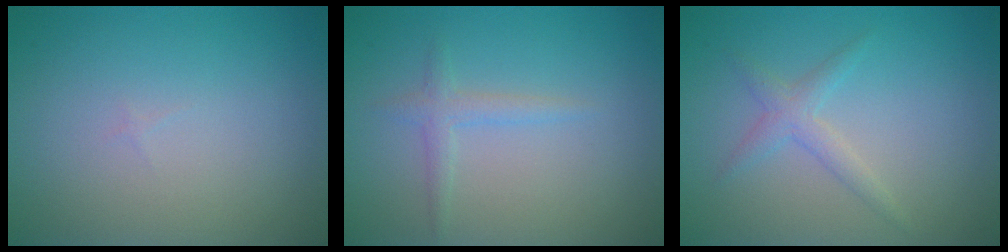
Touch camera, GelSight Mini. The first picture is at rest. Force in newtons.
{"total": 1.4, "press": 1.4, "slide": 0.1}
{"total": 1.7, "press": 1.7, "slide": 0.0}